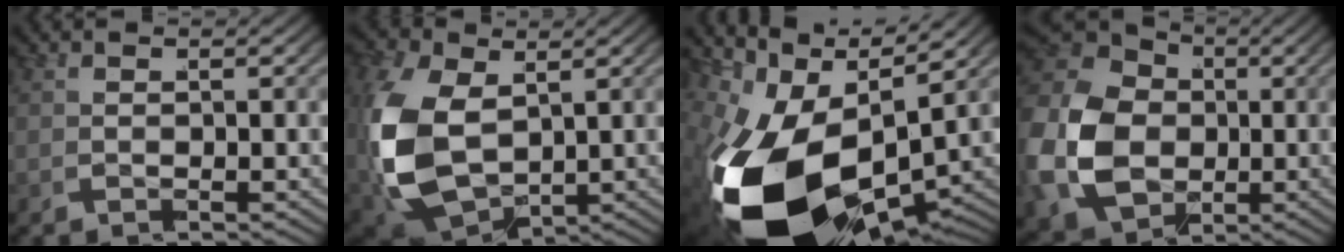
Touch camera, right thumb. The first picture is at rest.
{"total": 11.7, "force": [-1.8, 8.7, 7.6], "torque": [-0.232, -0.058, -0.005]}
{"total": 21.5, "force": [-5.9, 12.9, 16.2], "torque": [-0.327, -0.077, -0.064]}
{"total": 14.8, "force": [-1.2, 12.0, 8.6], "torque": [-0.229, -0.043, -0.014]}